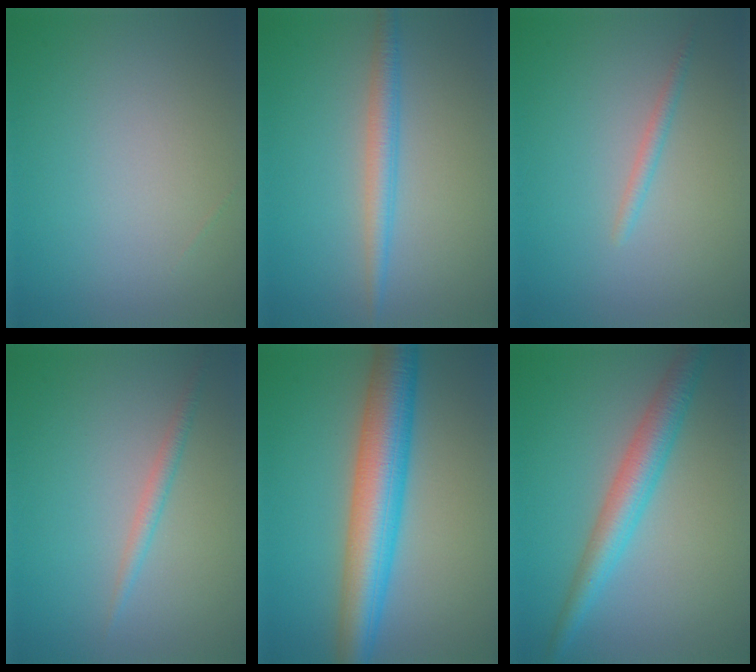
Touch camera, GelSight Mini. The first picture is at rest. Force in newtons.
{"total": 2.5, "press": 2.5, "slide": 0.0}
{"total": 1.1, "press": 1.1, "slide": 0.0}
{"total": 1.4, "press": 1.4, "slide": 0.0}
{"total": 8.0, "press": 8.0, "slide": 0.2}
{"total": 4.3, "press": 4.3, "slide": 0.0}